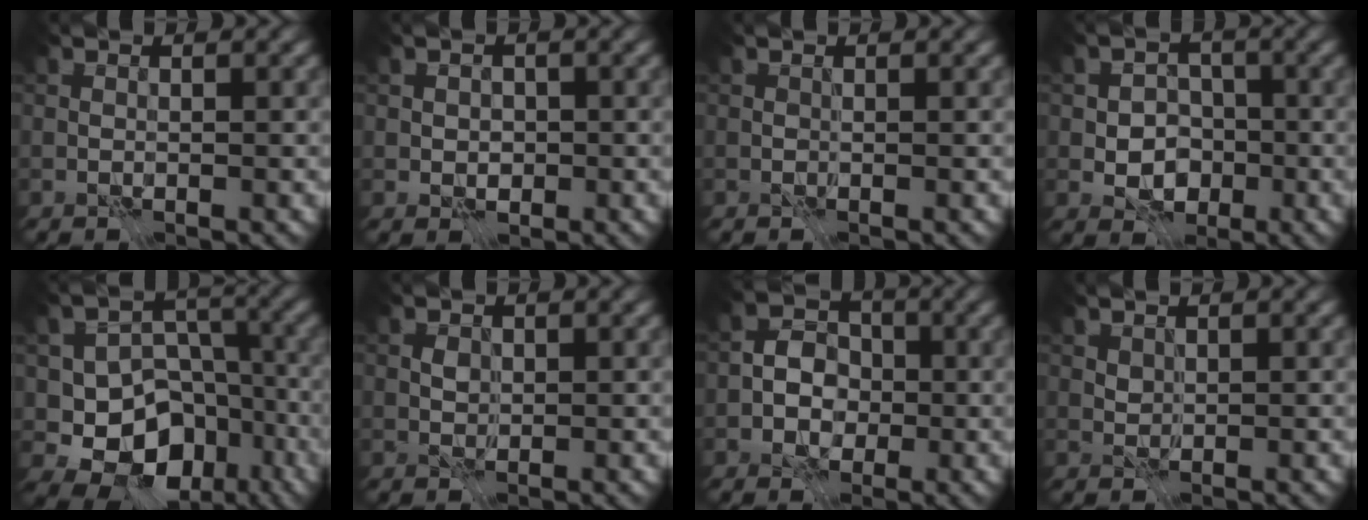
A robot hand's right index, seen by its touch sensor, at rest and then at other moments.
{"total": 1.8, "force": [-0.5, 1.4, 1.0], "torque": [-0.010, -0.004, -0.013]}
{"total": 0.0}
{"total": 4.7, "force": [-1.8, 3.4, 2.7], "torque": [-0.033, -0.001, -0.040]}
{"total": 10.3, "force": [-4.5, 7.7, 5.3], "torque": [-0.071, 0.002, -0.072]}
{"total": 0.7, "force": [0.0, 0.5, 0.4], "torque": [-0.006, -0.002, -0.004]}
{"total": 3.7, "force": [-1.3, 2.9, 1.9], "torque": [-0.011, 0.005, -0.036]}
{"total": 0.7, "force": [0.5, 0.4, 0.3], "torque": [-0.007, -0.002, 0.009]}